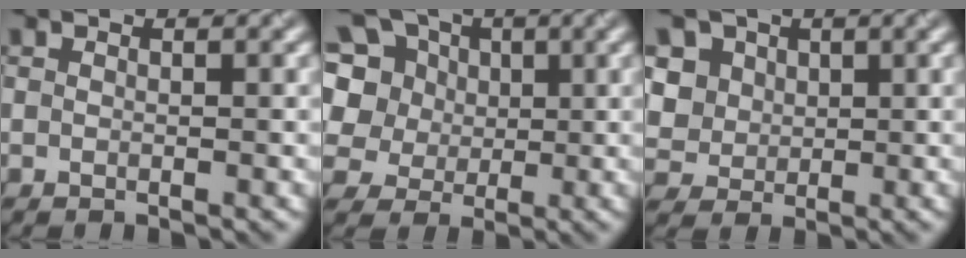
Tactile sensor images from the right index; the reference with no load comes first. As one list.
[{"total": 10.9, "force": [4.1, 8.4, 5.7], "torque": [-0.126, 0.033, 0.053]}, {"total": 8.1, "force": [2.8, 6.7, 3.7], "torque": [-0.084, 0.019, 0.035]}]